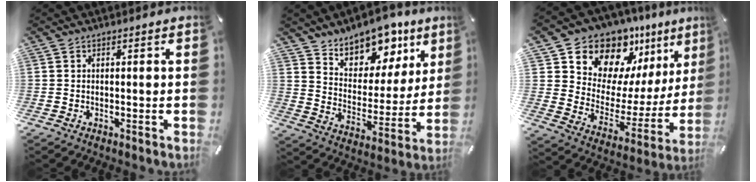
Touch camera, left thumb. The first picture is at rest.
{"total": 12.7, "force": [10.6, 6.4, 2.5], "torque": [-0.037, -0.104, 0.191]}
{"total": 14.7, "force": [12.8, 7.0, 2.0], "torque": [-0.040, -0.139, 0.224]}